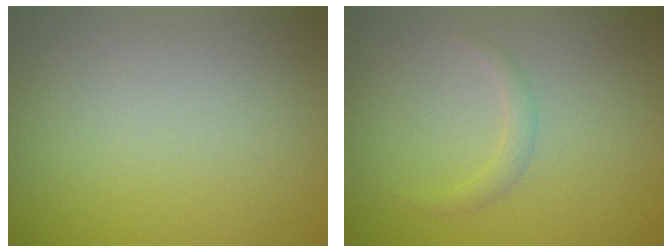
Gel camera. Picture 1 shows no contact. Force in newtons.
{"total": 1.1, "press": 1.1, "slide": 0.0}